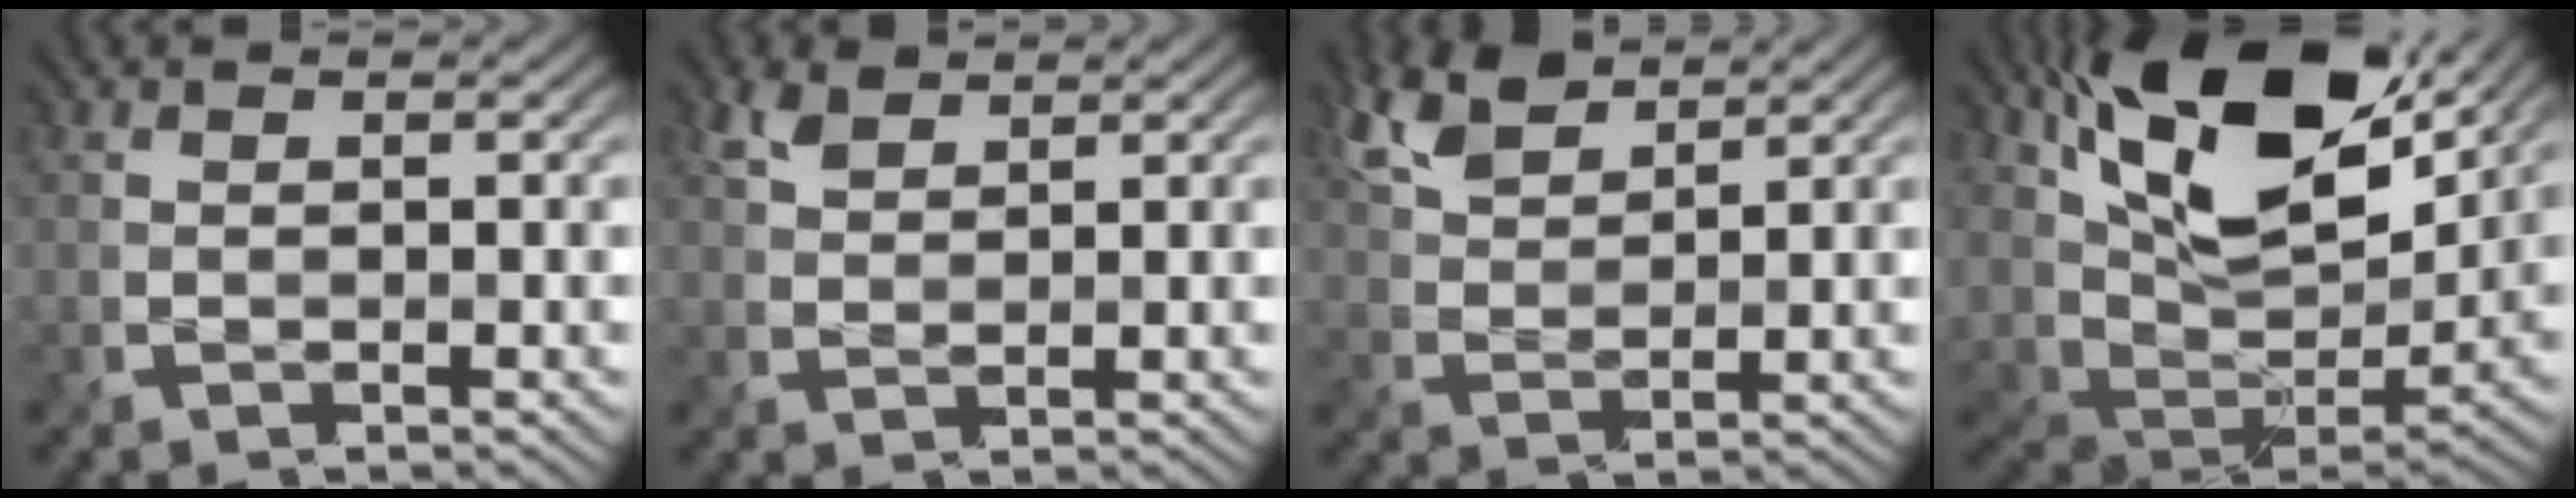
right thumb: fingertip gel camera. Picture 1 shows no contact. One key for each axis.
{"total": 2.8, "fx": 1.9, "fy": 1.3, "fz": 1.6, "tx": -0.042, "ty": 0.005, "tz": 0.043}
{"total": 6.8, "fx": 4.4, "fy": 3.2, "fz": 4.0, "tx": -0.103, "ty": 0.014, "tz": 0.092}
{"total": 18.3, "fx": 9.4, "fy": 9.2, "fz": 12.7, "tx": -0.256, "ty": 0.012, "tz": 0.167}